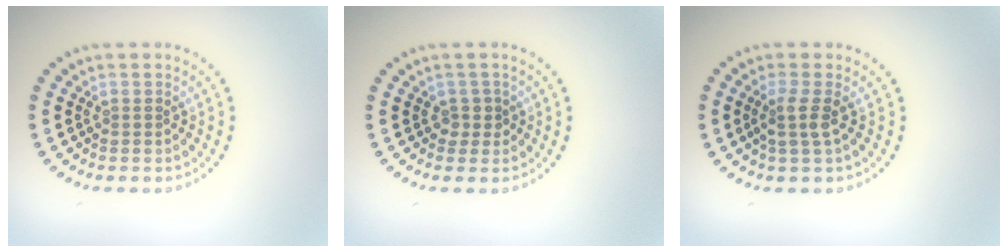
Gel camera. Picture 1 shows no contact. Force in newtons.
{"total": 1.3, "press": 1.1, "slide": 0.7}
{"total": 2.0, "press": 1.5, "slide": 1.3}